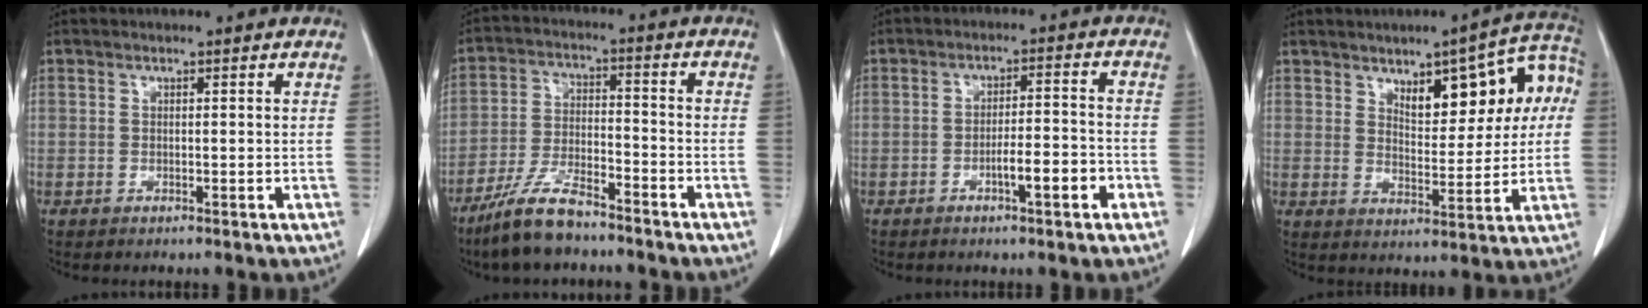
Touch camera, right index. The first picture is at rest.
{"total": 9.3, "force": [-7.4, 1.9, 5.3], "torque": [-0.111, -0.018, -0.144]}
{"total": 5.7, "force": [-2.6, 0.7, 5.0], "torque": [-0.075, 0.004, -0.042]}
{"total": 12.9, "force": [4.1, 4.7, 11.3], "torque": [-0.137, 0.030, 0.059]}